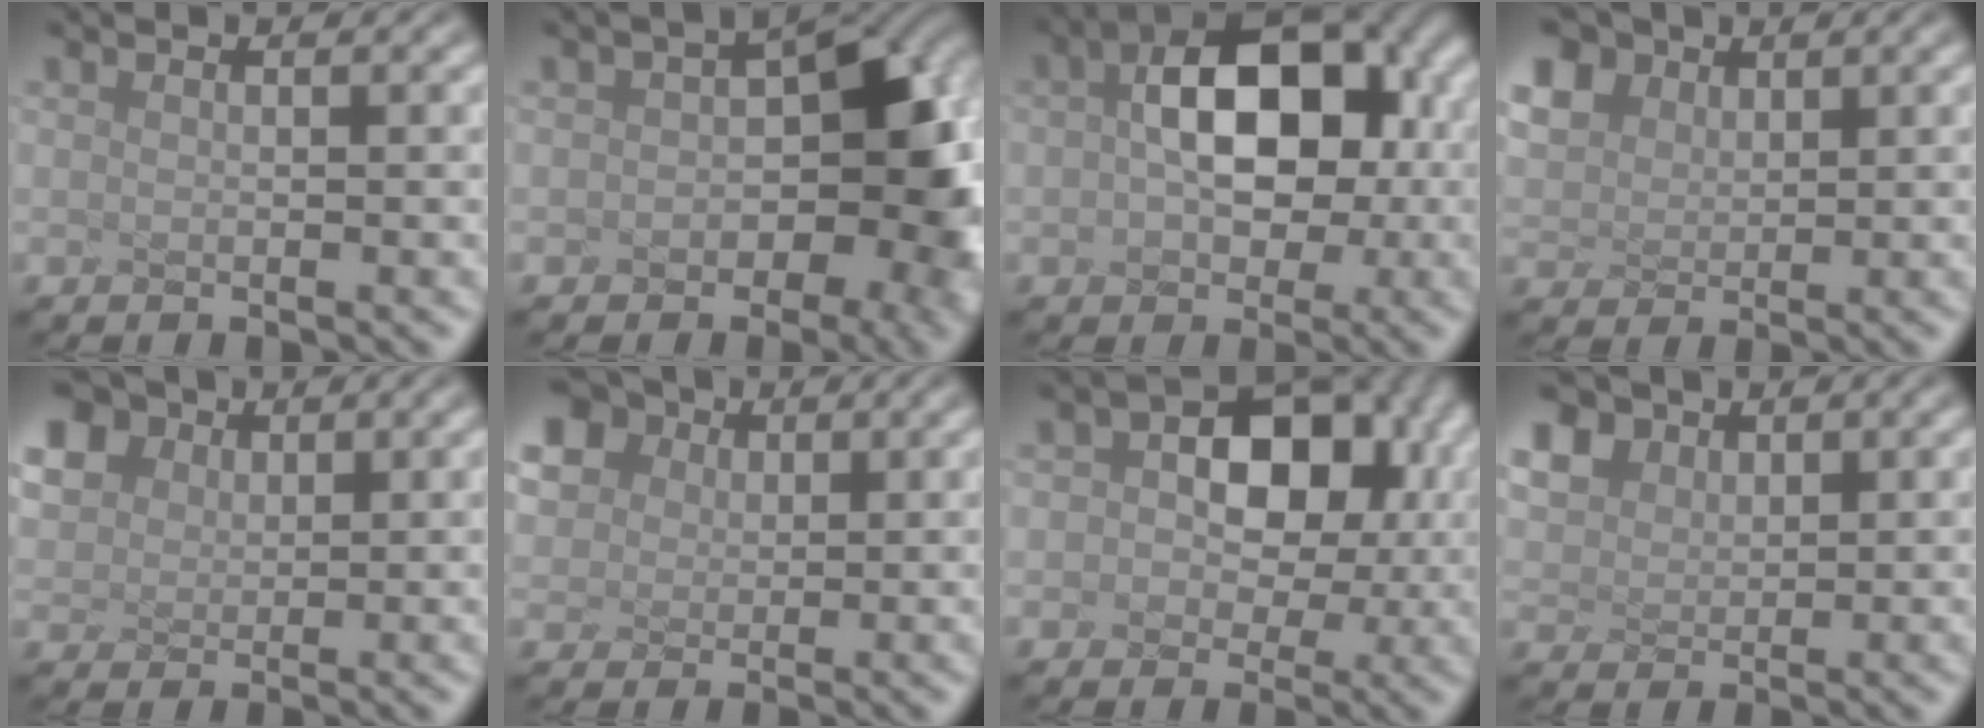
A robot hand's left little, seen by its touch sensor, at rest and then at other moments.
{"total": 7.8, "force": [-2.3, 4.4, 6.0], "torque": [-0.095, -0.013, 0.003]}
{"total": 8.5, "force": [-0.2, 5.2, 6.7], "torque": [-0.130, 0.003, 0.030]}
{"total": 4.8, "force": [3.1, 3.3, 1.7], "torque": [-0.111, 0.016, 0.087]}
{"total": 6.3, "force": [3.5, 4.6, 2.4], "torque": [-0.121, 0.025, 0.098]}
{"total": 5.8, "force": [3.0, 4.6, 2.0], "torque": [-0.106, 0.022, 0.084]}
{"total": 6.6, "force": [0.4, 4.4, 4.9], "torque": [-0.087, 0.001, 0.033]}
{"total": 3.3, "force": [2.2, 2.4, 0.9], "torque": [-0.084, 0.007, 0.076]}